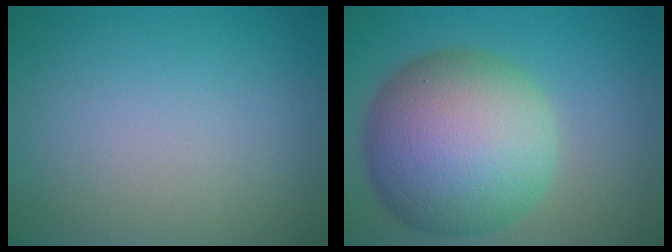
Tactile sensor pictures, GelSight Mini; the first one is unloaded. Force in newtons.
{"total": 13.0, "press": 13.0, "slide": 0.4}